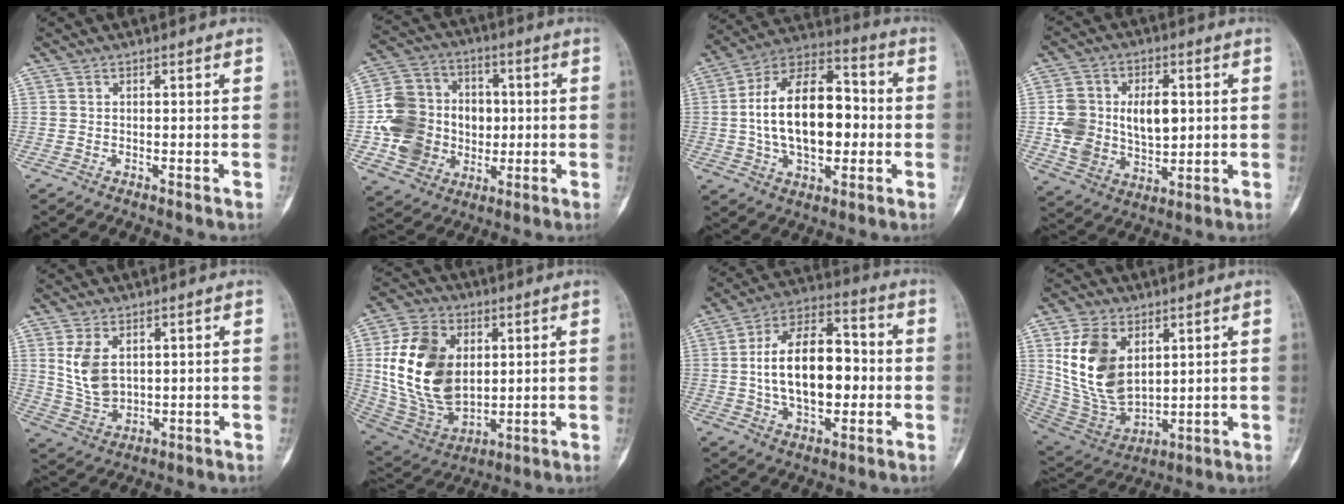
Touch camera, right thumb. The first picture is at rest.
{"total": 17.3, "force": [-0.8, 14.8, 8.9], "torque": [-0.129, 0.027, -0.004]}
{"total": 21.1, "force": [-0.5, 12.2, 17.2], "torque": [-0.268, 0.032, -0.009]}
{"total": 15.3, "force": [1.5, 10.7, 10.8], "torque": [-0.156, 0.000, 0.042]}
{"total": 7.8, "force": [2.3, 5.0, 5.6], "torque": [-0.095, -0.012, 0.060]}
{"total": 20.7, "force": [3.1, 14.1, 14.9], "torque": [-0.260, -0.016, 0.073]}
{"total": 18.8, "force": [-0.6, 10.8, 15.3], "torque": [-0.235, 0.030, -0.011]}
{"total": 16.6, "force": [5.0, 10.3, 12.0], "torque": [-0.208, -0.027, 0.116]}